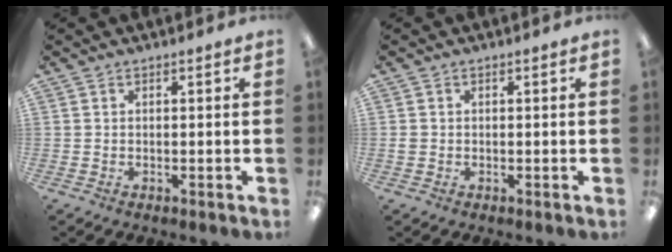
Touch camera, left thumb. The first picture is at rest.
{"total": 0.9, "force": [-0.1, 0.8, 0.3], "torque": [-0.006, 0.003, -0.004]}